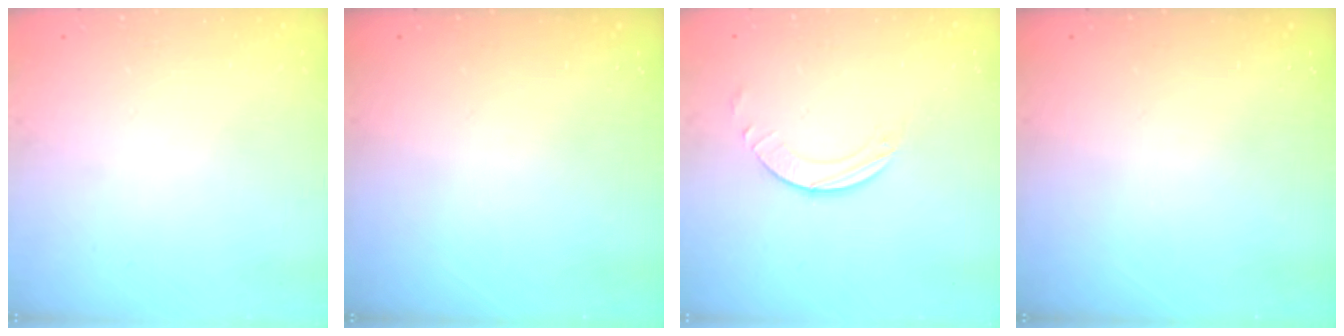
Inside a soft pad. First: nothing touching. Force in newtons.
{"total": 0.0}
{"total": 1.9, "press": 1.9, "slide": 0.1}
{"total": 0.0}